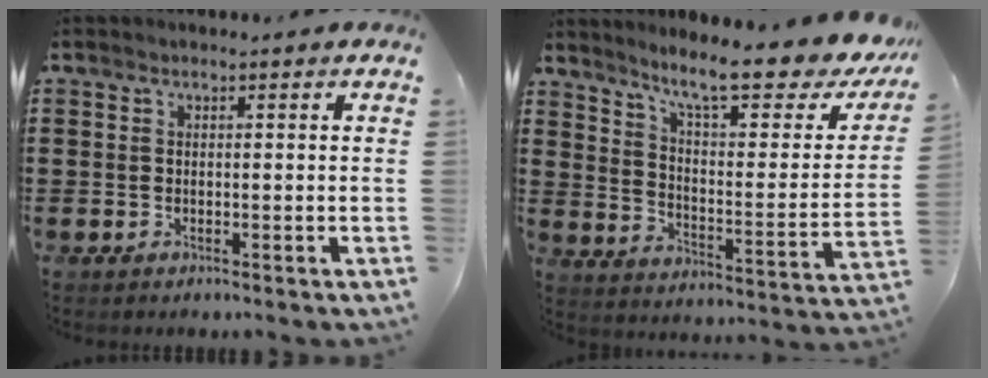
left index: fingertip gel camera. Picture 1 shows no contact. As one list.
[{"total": 11.1, "force": [8.9, 0.6, 6.6], "torque": [-0.133, -0.058, 0.144]}]